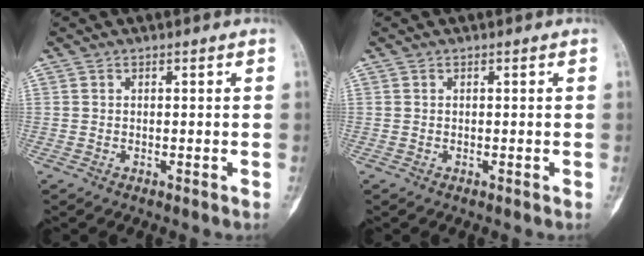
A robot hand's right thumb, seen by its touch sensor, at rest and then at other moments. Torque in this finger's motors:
{"motor_torque": [-0.03, -0.01, 0.00, 0.01, 0.01]}